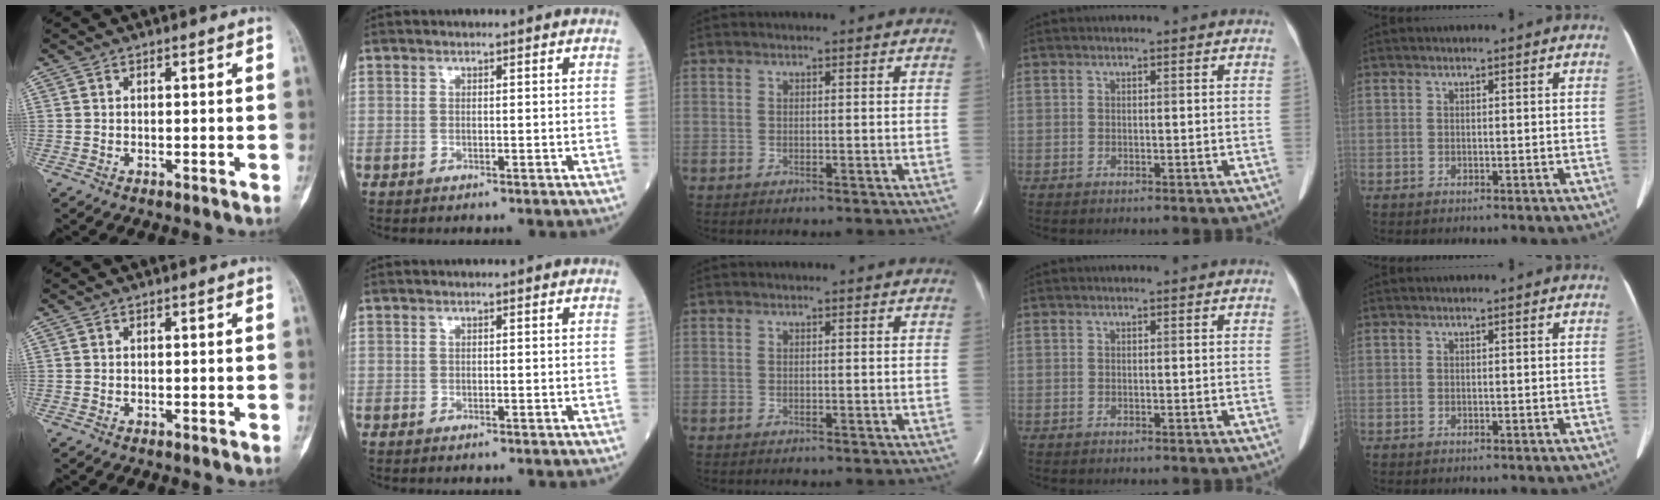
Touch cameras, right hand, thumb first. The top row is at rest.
{}